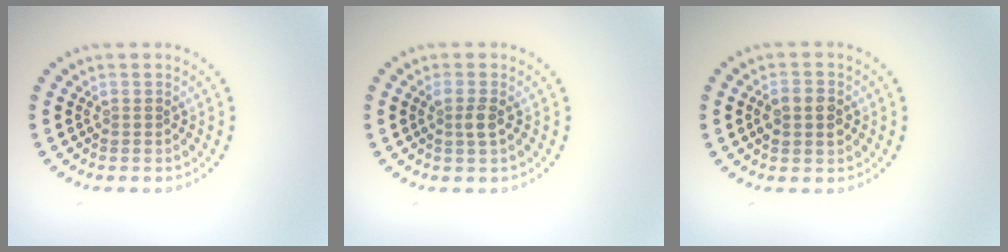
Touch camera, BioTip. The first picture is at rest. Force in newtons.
{"total": 1.4, "press": 1.2, "slide": 0.8}
{"total": 2.4, "press": 2.4, "slide": 0.1}